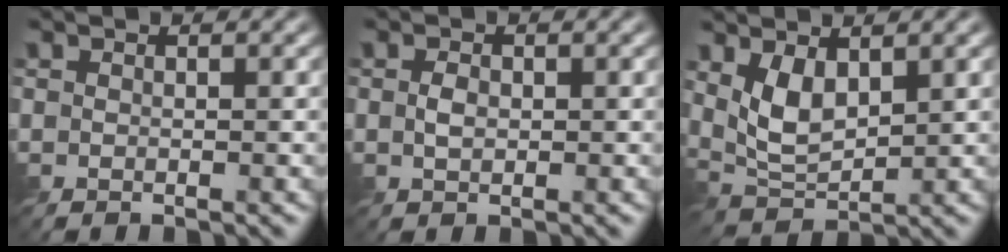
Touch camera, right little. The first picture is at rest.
{"total": 1.2, "force": [-0.2, 0.8, 0.9], "torque": [-0.021, 0.001, -0.006]}
{"total": 3.9, "force": [1.3, 1.8, 3.2], "torque": [-0.074, -0.009, 0.030]}